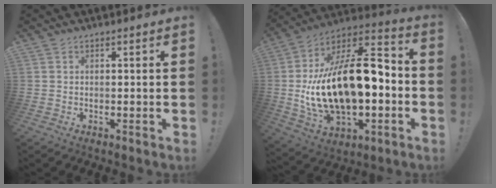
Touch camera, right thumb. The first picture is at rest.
{"total": 25.6, "force": [-0.7, 14.0, 21.5], "torque": [-0.382, 0.002, 0.004]}